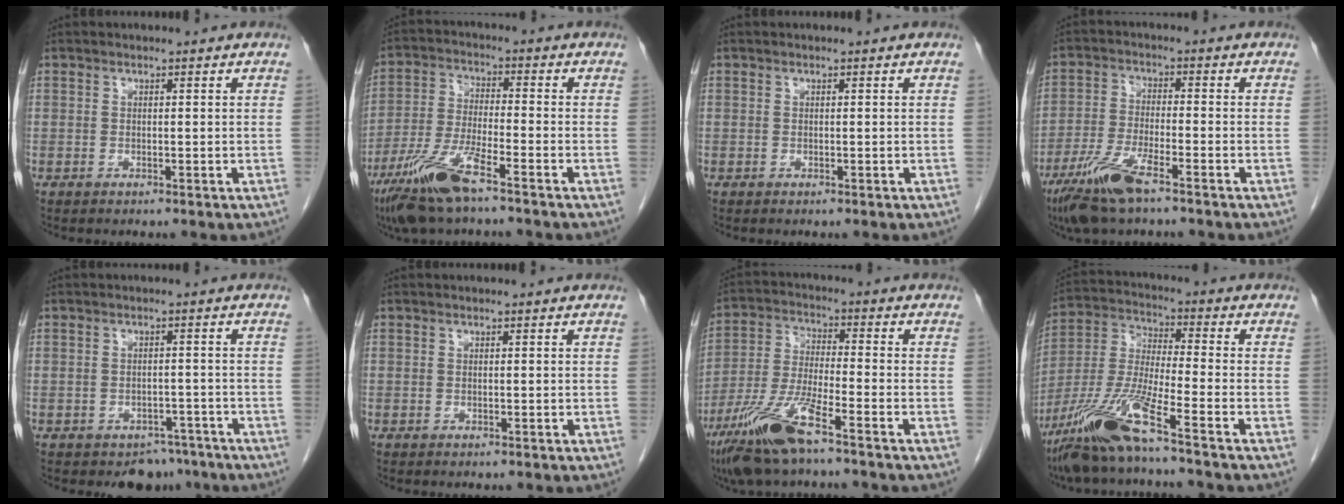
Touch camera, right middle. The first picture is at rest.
{"total": 10.4, "force": [-6.9, 1.1, 7.7], "torque": [-0.166, -0.023, -0.132]}
{"total": 0.0}
{"total": 9.1, "force": [-6.1, 1.2, 6.7], "torque": [-0.145, -0.020, -0.116]}
{"total": 4.3, "force": [-3.3, 2.6, 0.6], "torque": [0.007, 0.009, -0.043]}
{"total": 0.0}
{"total": 11.2, "force": [-7.4, 1.0, 8.4], "torque": [-0.183, -0.026, -0.144]}
{"total": 12.6, "force": [-8.6, -0.2, 9.2], "torque": [-0.200, -0.025, -0.169]}